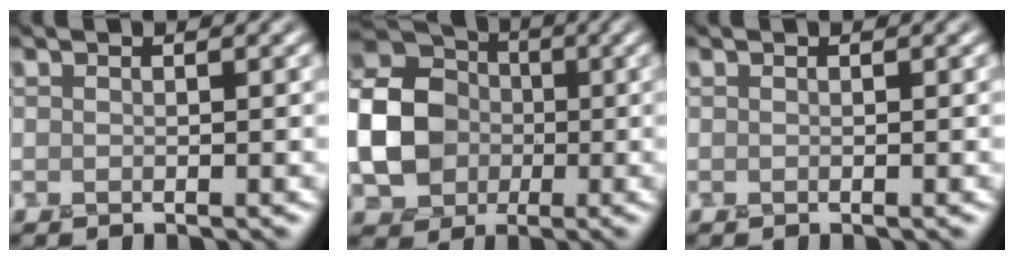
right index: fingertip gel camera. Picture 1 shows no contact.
{"total": 10.0, "force": [-0.7, 8.3, 5.7], "torque": [-0.127, -0.003, -0.026]}
{"total": 0.0}